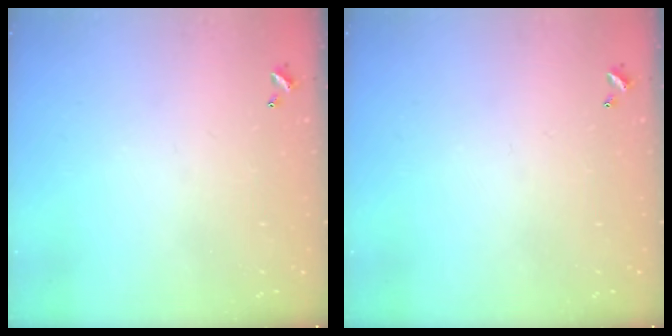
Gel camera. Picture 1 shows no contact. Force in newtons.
{"total": 0.0}